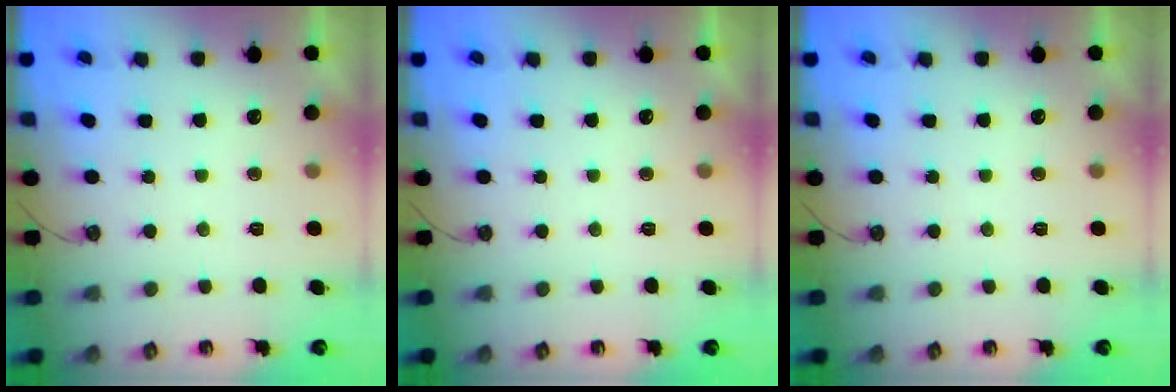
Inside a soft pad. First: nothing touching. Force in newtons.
{"total": 0.0}
{"total": 0.0}